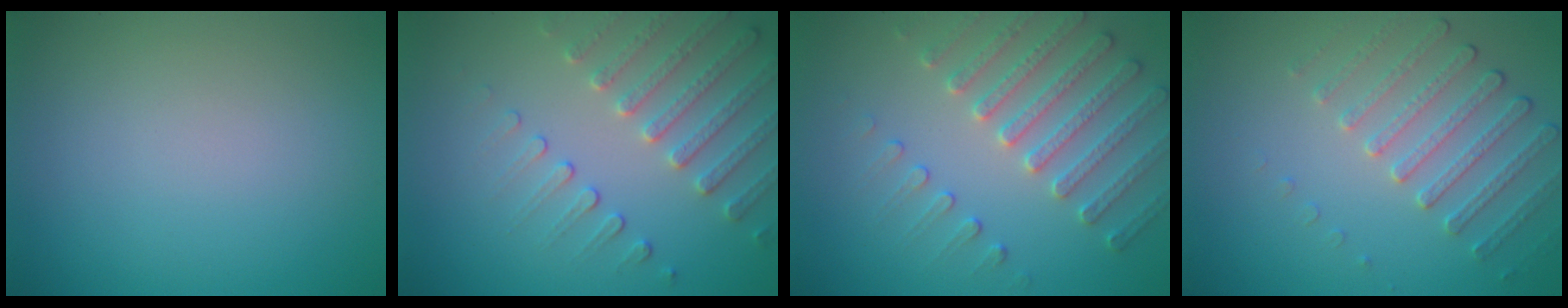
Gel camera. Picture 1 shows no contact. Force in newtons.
{"total": 3.8, "press": 3.6, "slide": 1.1}
{"total": 4.0, "press": 3.9, "slide": 0.2}
{"total": 2.5, "press": 2.2, "slide": 1.3}